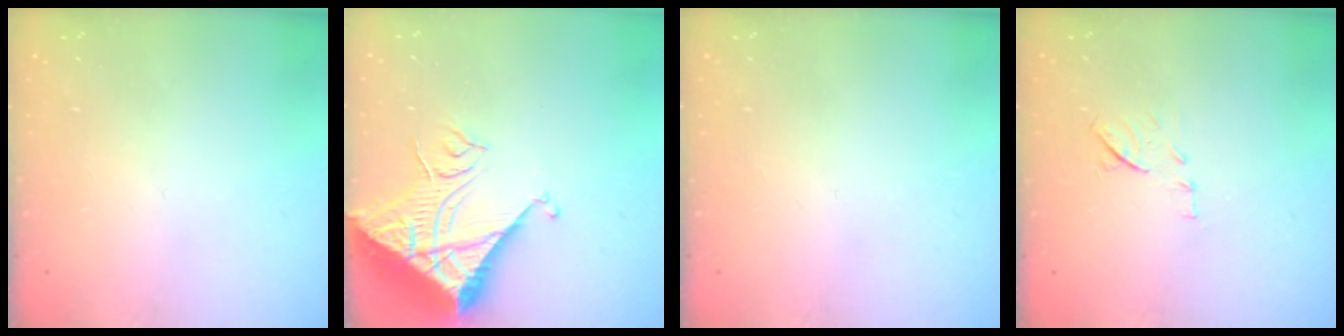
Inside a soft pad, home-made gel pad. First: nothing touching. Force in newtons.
{"total": 11.1, "press": 11.1, "slide": 1.0}
{"total": 0.0}
{"total": 8.6, "press": 8.5, "slide": 1.1}